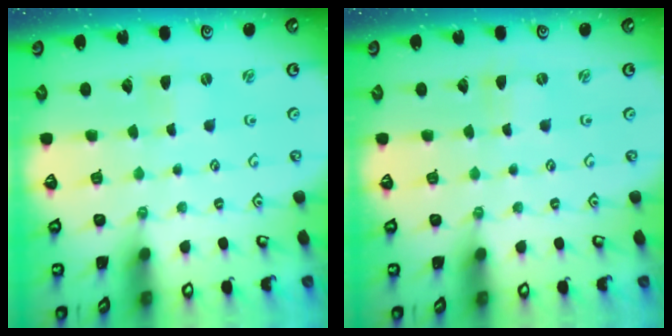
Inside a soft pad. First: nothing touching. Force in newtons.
{"total": 0.0}